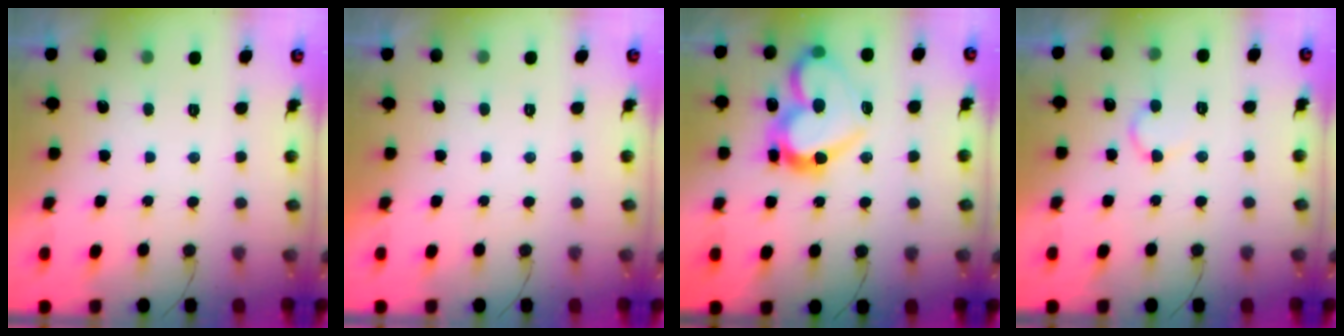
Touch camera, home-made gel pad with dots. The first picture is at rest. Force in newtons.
{"total": 1.8, "press": 1.8, "slide": 0.0}
{"total": 19.7, "press": 19.6, "slide": 2.1}
{"total": 7.8, "press": 7.7, "slide": 0.7}